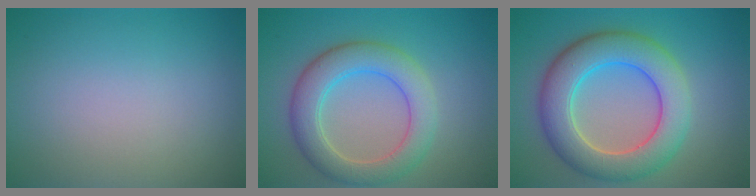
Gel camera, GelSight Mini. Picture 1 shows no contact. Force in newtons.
{"total": 5.6, "press": 5.6, "slide": 0.0}
{"total": 8.0, "press": 8.0, "slide": 0.5}